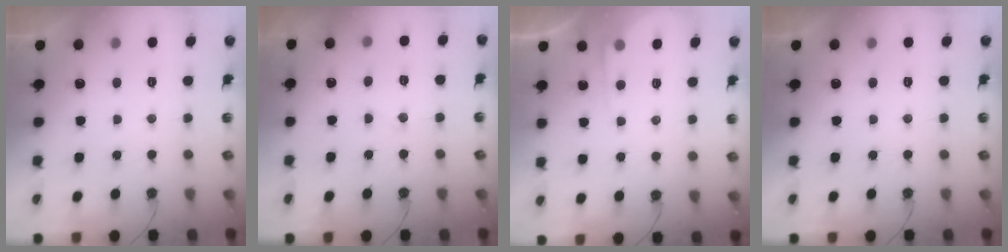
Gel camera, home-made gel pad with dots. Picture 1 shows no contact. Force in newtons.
{"total": 6.4, "press": 6.4, "slide": 0.3}
{"total": 4.2, "press": 4.1, "slide": 0.6}
{"total": 0.0}